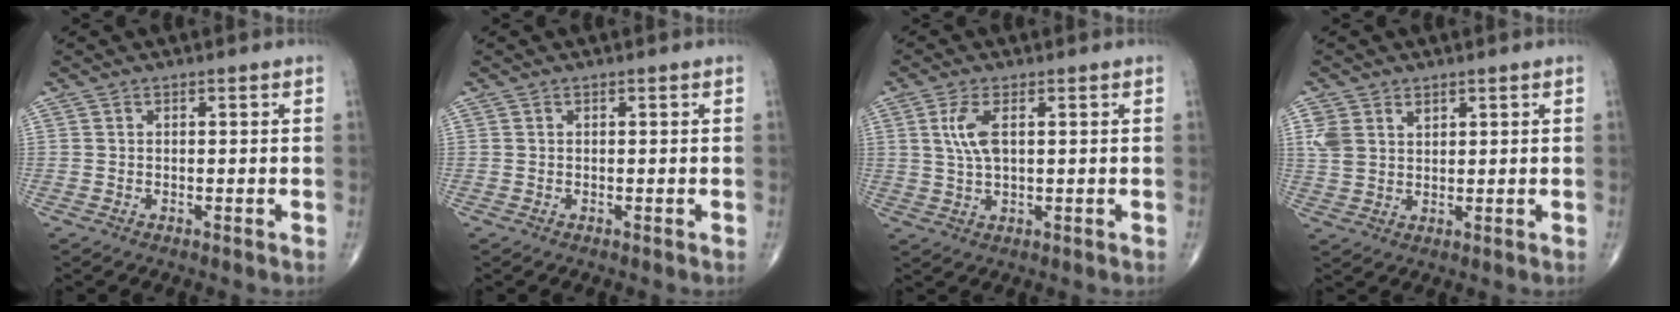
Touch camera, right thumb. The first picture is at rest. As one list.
[{"total": 0.0}, {"total": 5.1, "force": [1.4, 2.0, 4.5], "torque": [-0.101, -0.002, 0.029]}, {"total": 4.9, "force": [2.2, 3.4, 2.7], "torque": [-0.045, -0.005, 0.051]}]